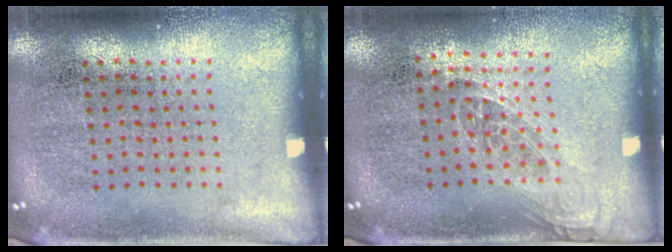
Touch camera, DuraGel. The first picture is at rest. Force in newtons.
{"total": 1.2, "press": 1.0, "slide": 0.7}